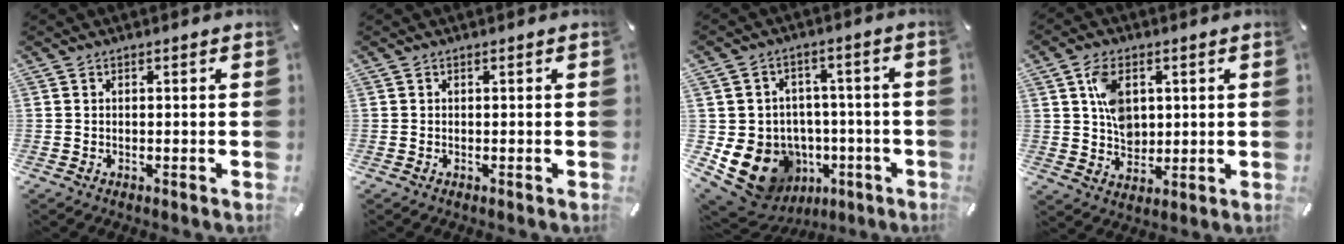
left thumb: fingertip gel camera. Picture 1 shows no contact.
{"total": 0.0}
{"total": 14.5, "force": [-4.2, 12.4, 6.1], "torque": [-0.113, 0.005, -0.053]}
{"total": 7.9, "force": [2.1, 5.7, 5.0], "torque": [-0.092, 0.001, 0.037]}